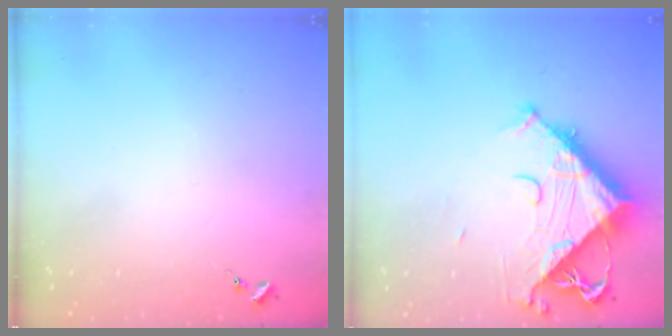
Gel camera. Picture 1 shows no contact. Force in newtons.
{"total": 13.1, "press": 13.0, "slide": 1.5}